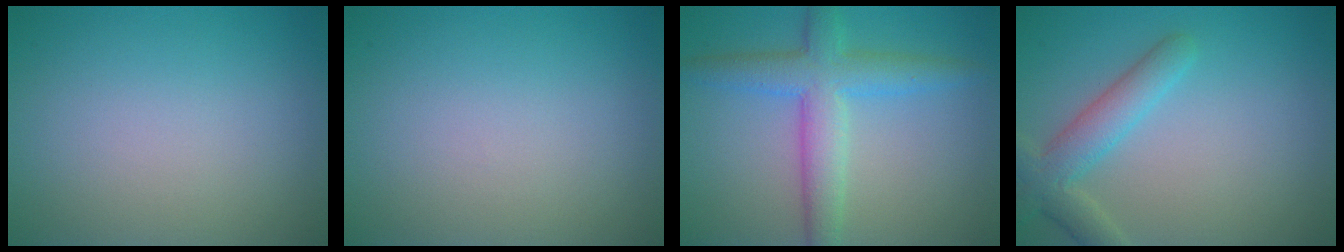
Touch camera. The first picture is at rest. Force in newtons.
{"total": 0.0}
{"total": 5.3, "press": 5.3, "slide": 0.1}
{"total": 3.9, "press": 3.9, "slide": 0.3}